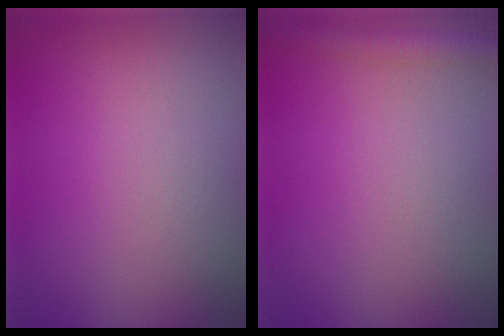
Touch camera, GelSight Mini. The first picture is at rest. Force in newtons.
{"total": 2.5, "press": 2.5, "slide": 0.1}